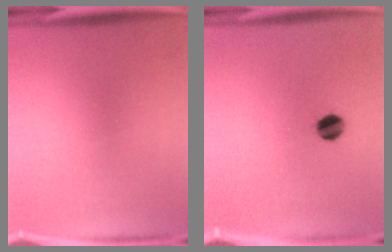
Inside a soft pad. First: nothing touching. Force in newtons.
{"total": 5.3}